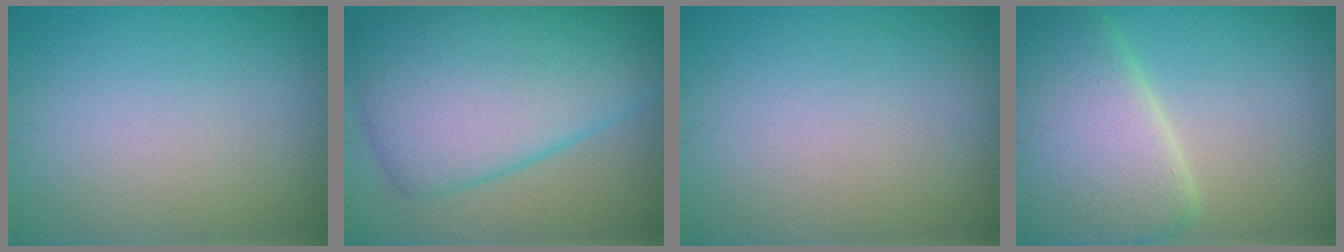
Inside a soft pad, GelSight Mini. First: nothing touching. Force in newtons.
{"total": 11.0, "press": 11.0, "slide": 0.2}
{"total": 0.0}
{"total": 9.1, "press": 9.1, "slide": 0.3}